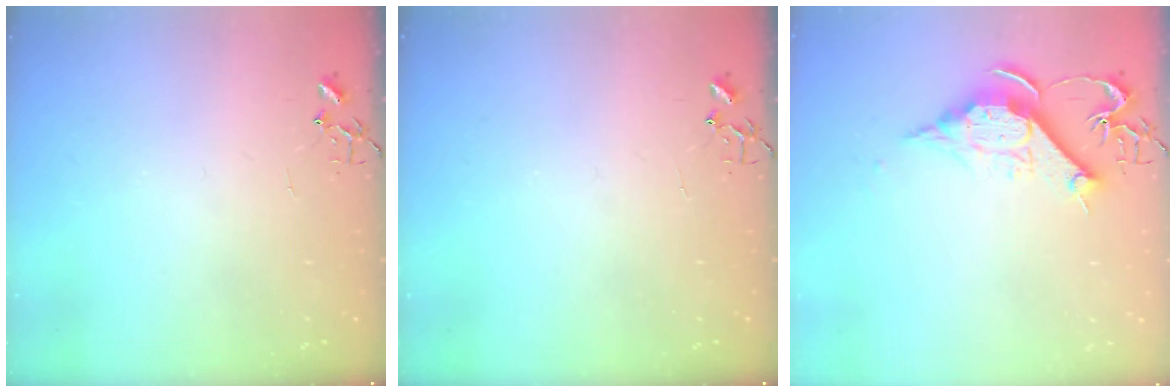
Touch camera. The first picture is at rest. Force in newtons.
{"total": 0.0}
{"total": 11.7, "press": 11.6, "slide": 1.3}